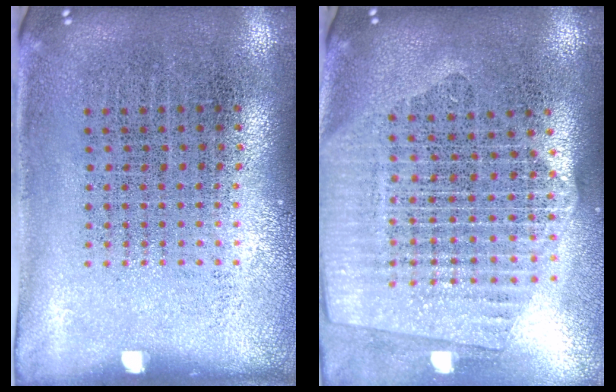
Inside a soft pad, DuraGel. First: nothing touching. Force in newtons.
{"total": 2.3, "press": 2.1, "slide": 1.1}